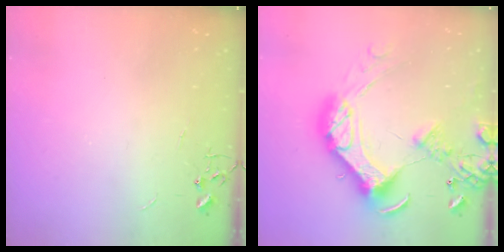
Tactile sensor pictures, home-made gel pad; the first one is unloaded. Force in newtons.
{"total": 23.5, "press": 23.3, "slide": 3.0}